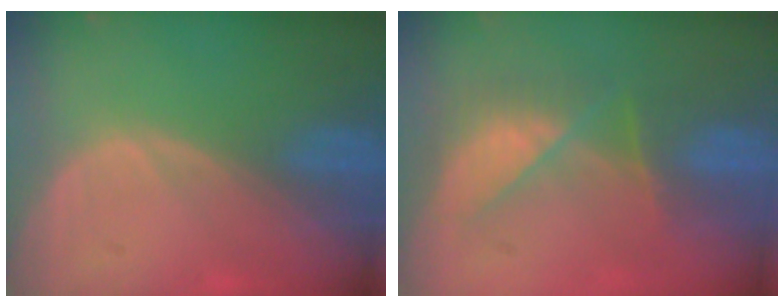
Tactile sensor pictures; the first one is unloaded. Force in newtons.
{"total": 7.8, "press": 7.0, "slide": 3.4}